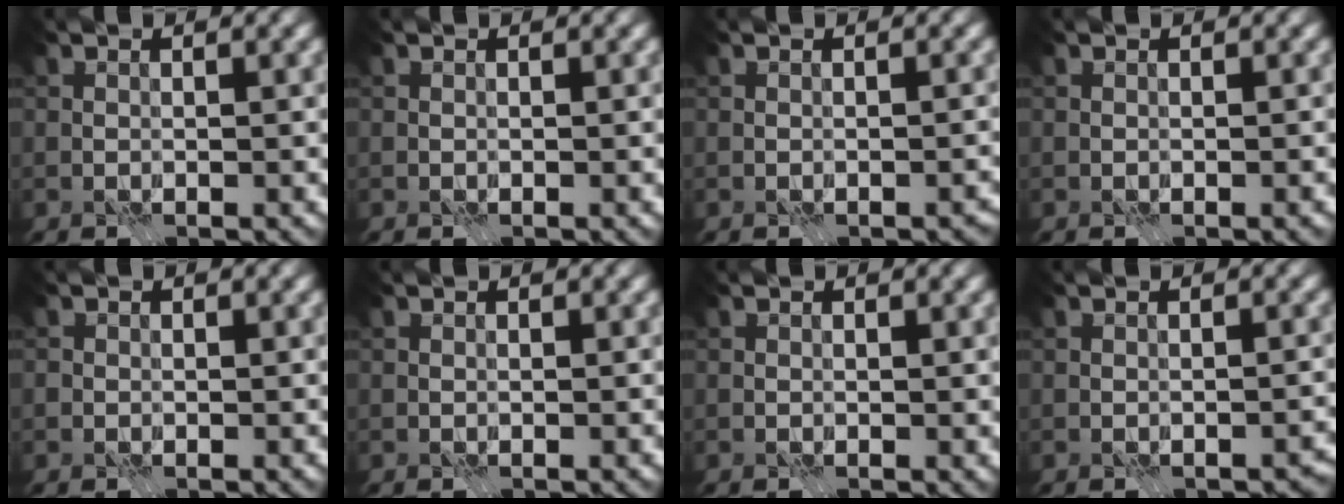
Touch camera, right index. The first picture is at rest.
{"total": 0.0}
{"total": 0.7, "force": [-0.4, 0.4, 0.4], "torque": [-0.003, -0.006, -0.001]}
{"total": 0.0}
{"total": 0.7, "force": [-0.1, 0.6, 0.1], "torque": [-0.001, 0.001, -0.005]}
{"total": 0.0}
{"total": 0.0}
{"total": 1.4, "force": [-0.8, 0.8, 0.7], "torque": [-0.005, -0.007, -0.006]}